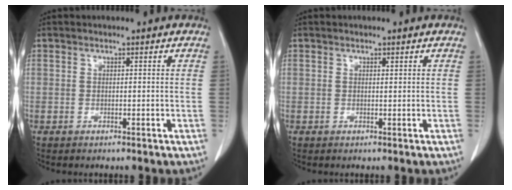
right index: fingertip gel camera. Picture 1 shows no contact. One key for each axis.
{"total": 0.0}